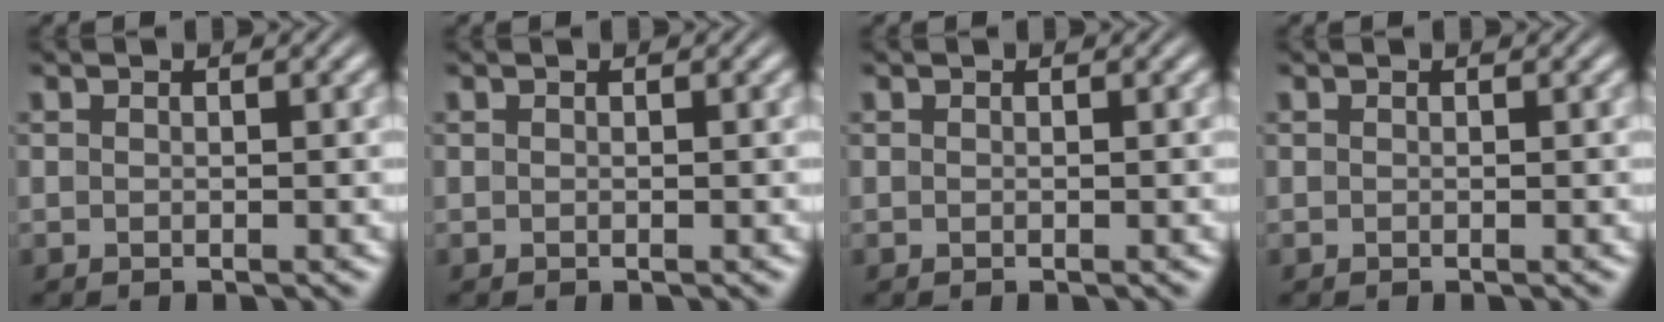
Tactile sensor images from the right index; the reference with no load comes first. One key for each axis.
{"total": 0.0}
{"total": 0.0}
{"total": 0.0}